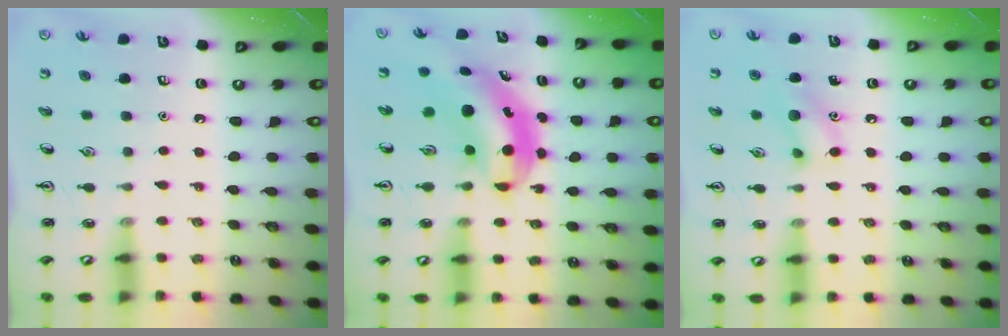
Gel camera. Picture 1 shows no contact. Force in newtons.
{"total": 5.7, "press": 5.6, "slide": 1.3}
{"total": 8.8, "press": 8.7, "slide": 1.1}